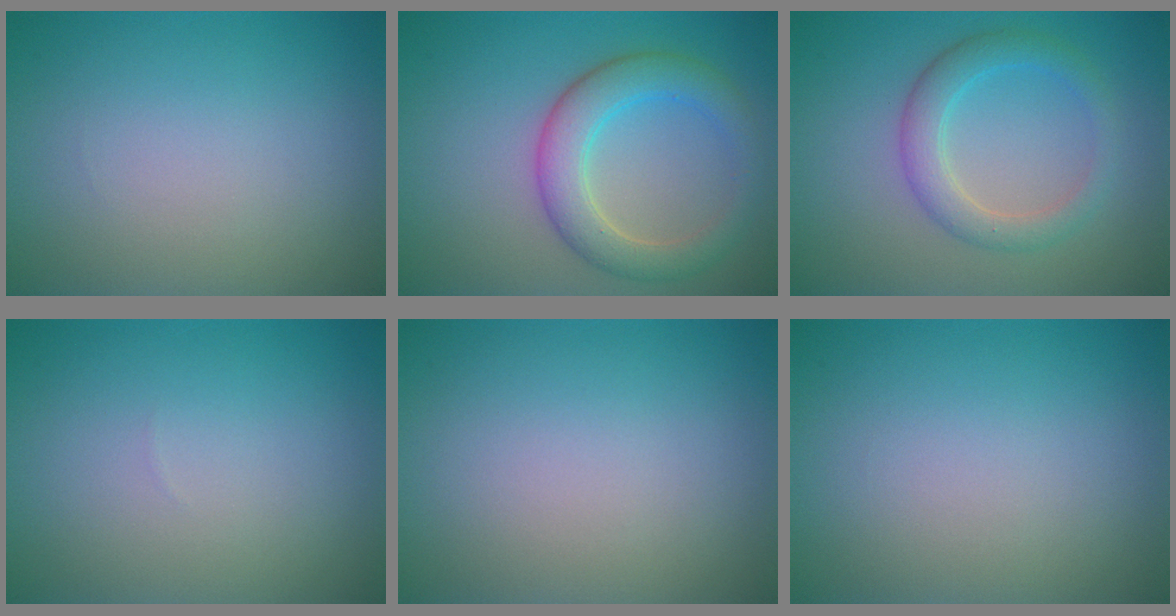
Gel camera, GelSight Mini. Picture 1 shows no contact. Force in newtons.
{"total": 4.8, "press": 4.8, "slide": 0.1}
{"total": 3.4, "press": 3.3, "slide": 0.4}
{"total": 0.0}
{"total": 0.0}
{"total": 0.0}